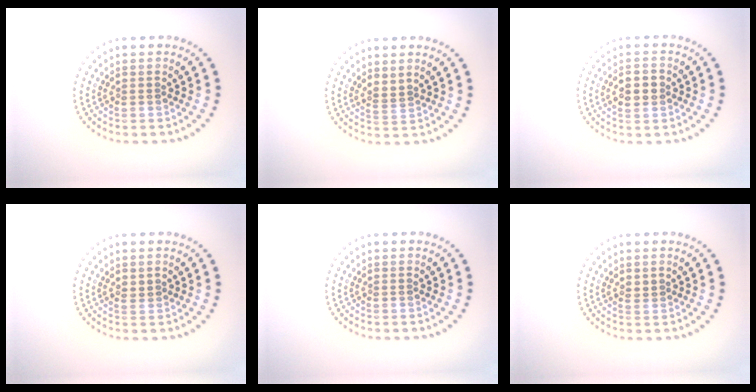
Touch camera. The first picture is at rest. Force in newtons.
{"total": 1.0, "press": 0.5, "slide": 0.8}
{"total": 2.7, "press": 2.7, "slide": 0.1}
{"total": 0.7, "press": 0.7, "slide": 0.2}
{"total": 0.0}
{"total": 0.7, "press": 0.7, "slide": 0.2}